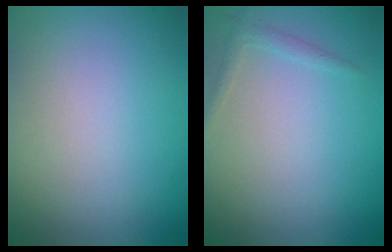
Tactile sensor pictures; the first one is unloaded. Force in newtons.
{"total": 1.0, "press": 1.0, "slide": 0.1}